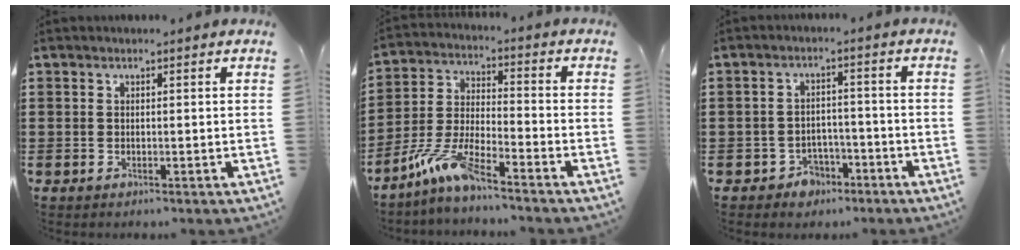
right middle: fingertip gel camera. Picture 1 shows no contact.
{"total": 8.0, "force": [-6.4, 0.5, 4.8], "torque": [-0.123, -0.017, -0.132]}
{"total": 3.2, "force": [-2.7, 1.7, 0.5], "torque": [-0.018, 0.004, -0.056]}